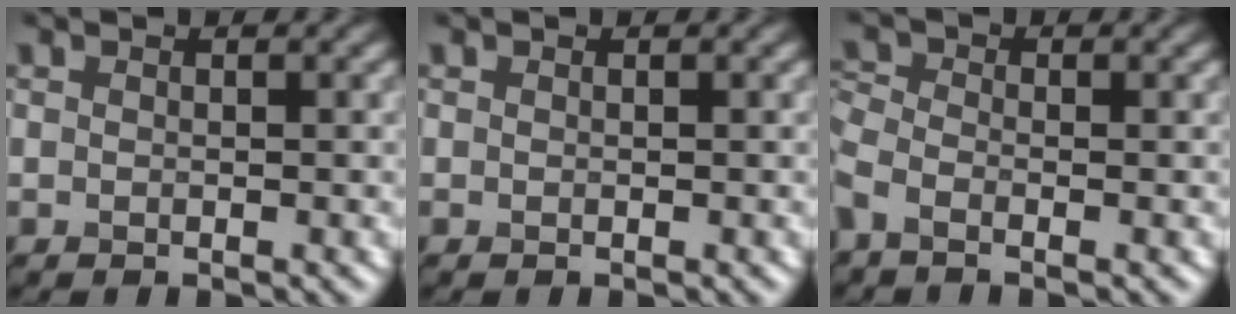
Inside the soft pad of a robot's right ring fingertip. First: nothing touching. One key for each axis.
{"total": 0.0}
{"total": 2.7, "fx": -1.4, "fy": 1.5, "fz": 1.7, "tx": -0.048, "ty": -0.004, "tz": -0.048}